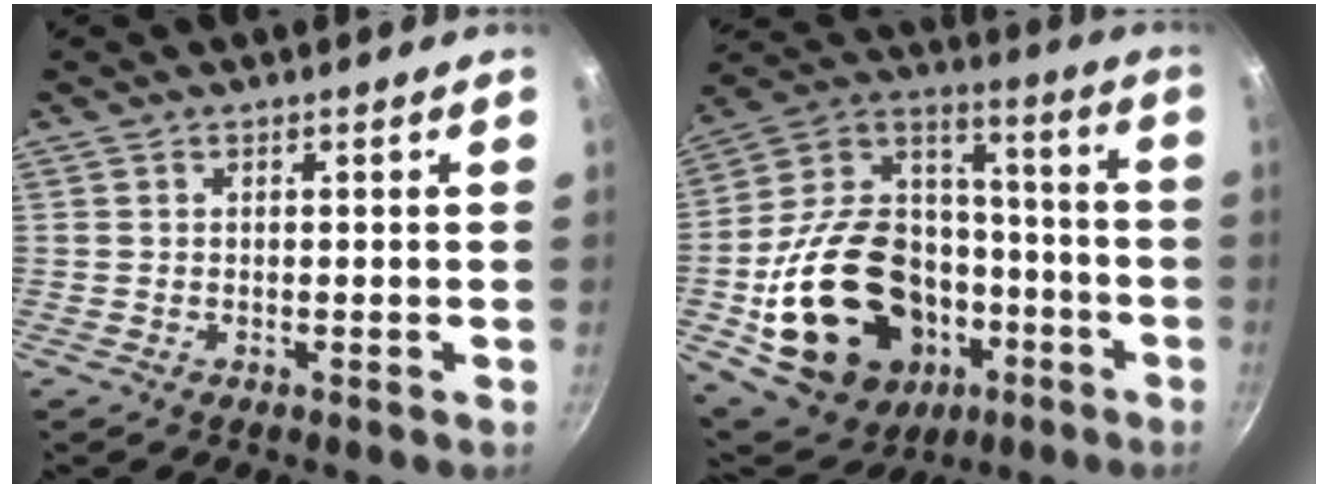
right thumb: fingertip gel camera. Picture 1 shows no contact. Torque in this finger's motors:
{"motor_torque": [0.40, 0.84, 1.40, -1.38, 0.32]}